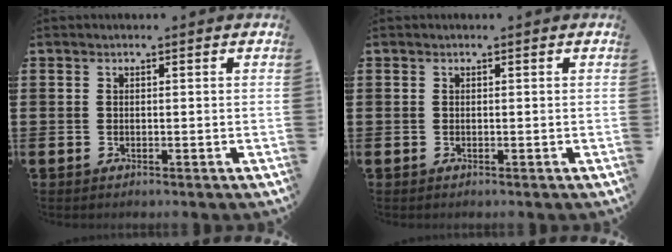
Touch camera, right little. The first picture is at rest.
{"total": 0.0}